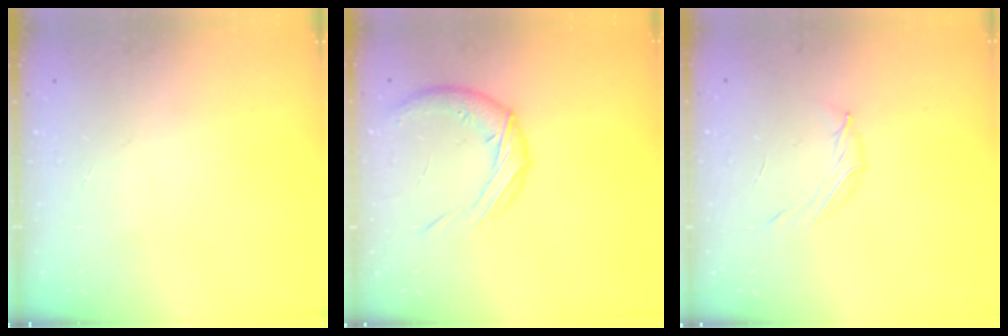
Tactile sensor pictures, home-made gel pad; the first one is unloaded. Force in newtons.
{"total": 10.8, "press": 10.8, "slide": 0.4}
{"total": 4.2, "press": 4.0, "slide": 1.2}